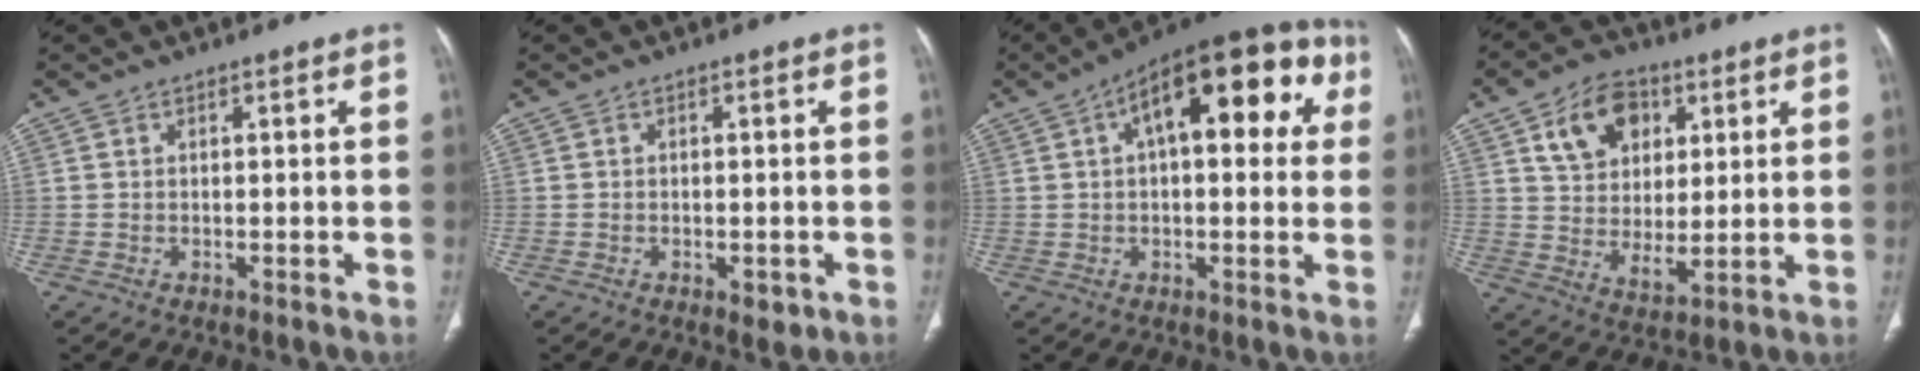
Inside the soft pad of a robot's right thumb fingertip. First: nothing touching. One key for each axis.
{"total": 2.3, "fx": -0.9, "fy": 1.3, "fz": 1.6, "tx": -0.012, "ty": 0.000, "tz": -0.007}
{"total": 20.7, "fx": 6.5, "fy": 9.3, "fz": 17.3, "tx": -0.212, "ty": 0.036, "tz": 0.084}
{"total": 13.1, "fx": 5.3, "fy": 9.0, "fz": 7.9, "tx": -0.097, "ty": -0.020, "tz": 0.097}